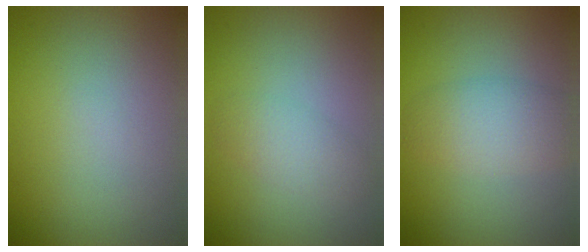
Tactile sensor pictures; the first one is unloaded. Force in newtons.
{"total": 2.2, "press": 2.2, "slide": 0.1}
{"total": 3.7, "press": 3.7, "slide": 0.0}